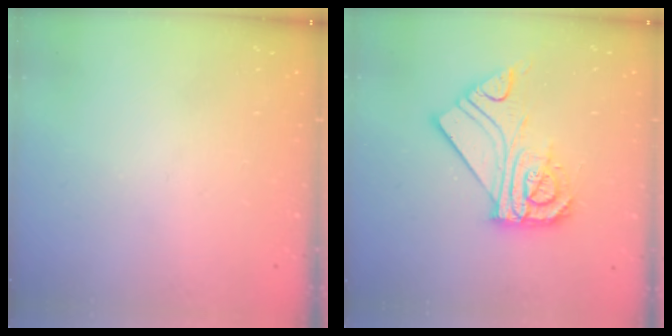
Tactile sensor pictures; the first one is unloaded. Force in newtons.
{"total": 13.6, "press": 13.6, "slide": 0.7}